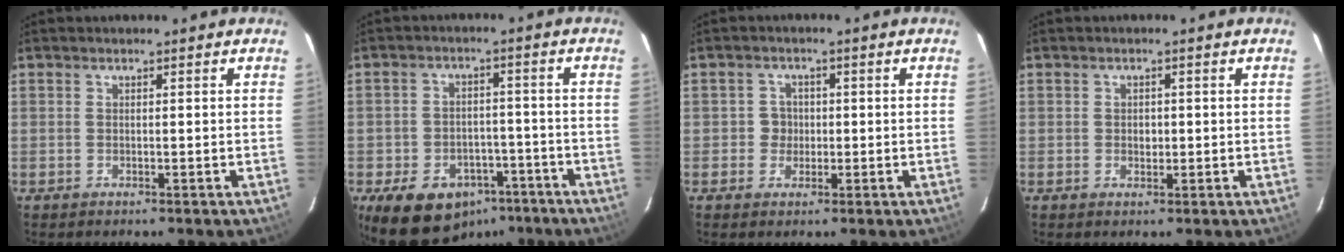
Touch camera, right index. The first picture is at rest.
{"total": 15.7, "force": [-9.4, 10.5, 7.0], "torque": [-0.162, 0.018, -0.116]}
{"total": 2.0, "force": [-0.5, 2.0, 0.2], "torque": [0.000, 0.004, -0.009]}
{"total": 1.6, "force": [-0.1, 1.4, 0.8], "torque": [-0.011, 0.002, -0.001]}